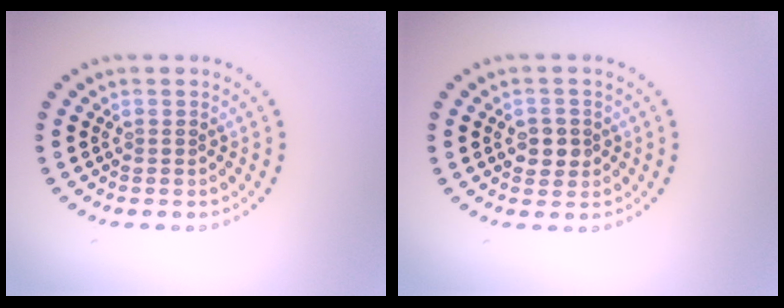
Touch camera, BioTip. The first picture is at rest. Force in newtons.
{"total": 2.1, "press": 2.0, "slide": 0.3}